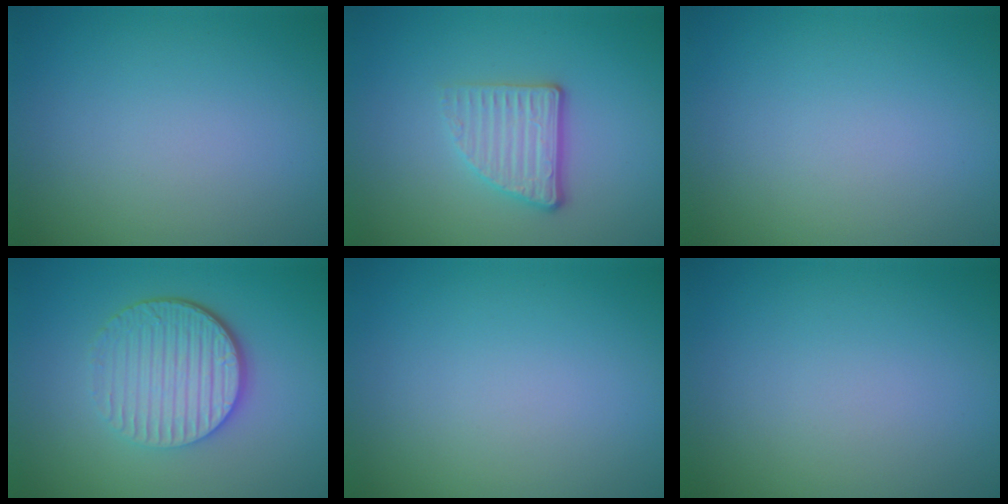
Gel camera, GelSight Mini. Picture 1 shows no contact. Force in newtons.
{"total": 3.4, "press": 2.7, "slide": 2.1}
{"total": 0.0}
{"total": 5.5, "press": 3.9, "slide": 3.9}
{"total": 0.0}
{"total": 0.0}